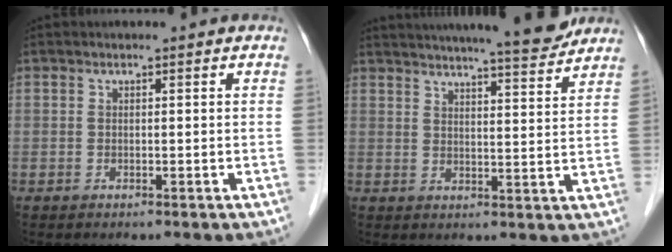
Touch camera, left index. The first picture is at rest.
{"total": 14.1, "force": [12.8, 0.3, 5.9], "torque": [-0.094, -0.004, 0.167]}